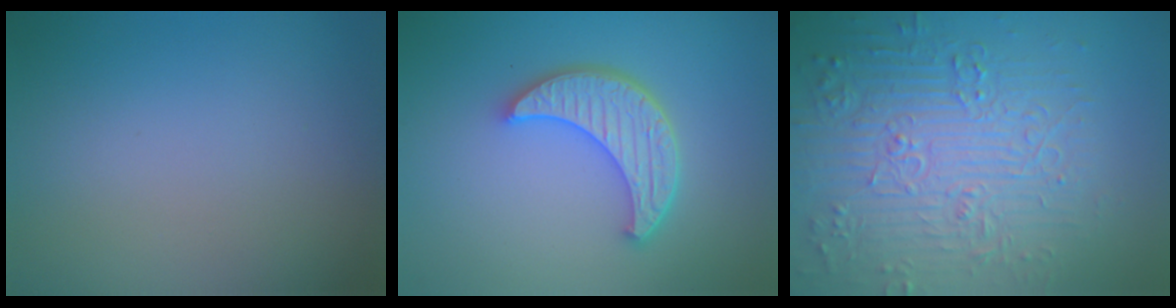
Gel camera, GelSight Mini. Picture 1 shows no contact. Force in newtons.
{"total": 4.9, "press": 3.9, "slide": 2.9}
{"total": 7.5, "press": 5.9, "slide": 4.6}